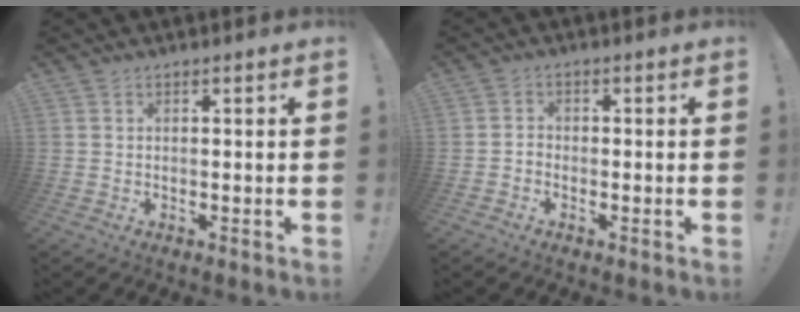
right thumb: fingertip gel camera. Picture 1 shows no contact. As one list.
[{"total": 1.9, "force": [-1.3, 1.2, 0.6], "torque": [-0.015, 0.011, -0.023]}]